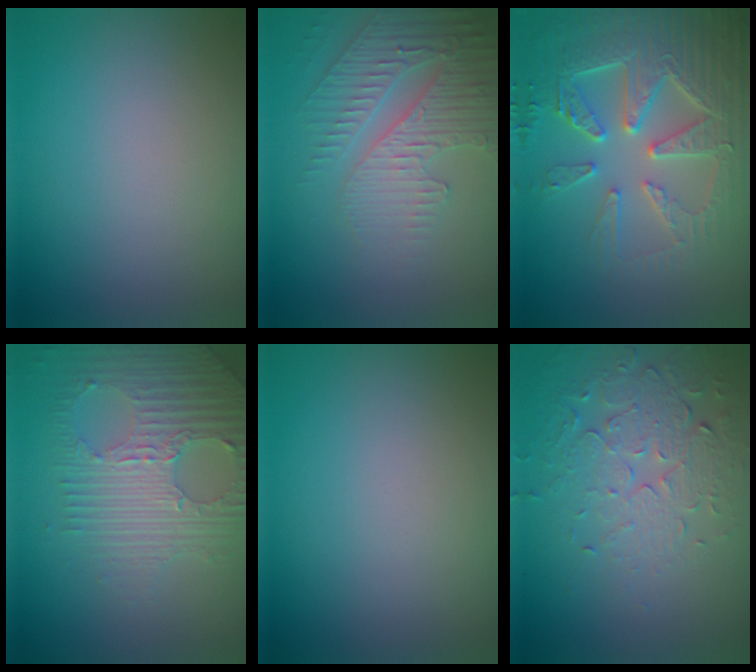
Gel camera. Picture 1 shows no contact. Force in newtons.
{"total": 3.9, "press": 3.7, "slide": 1.2}
{"total": 7.5, "press": 6.1, "slide": 4.3}
{"total": 6.5, "press": 4.5, "slide": 4.7}
{"total": 0.0}
{"total": 5.3, "press": 3.7, "slide": 3.9}